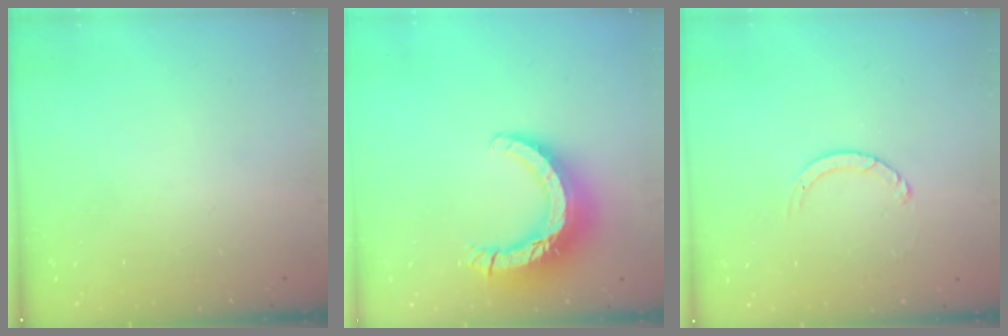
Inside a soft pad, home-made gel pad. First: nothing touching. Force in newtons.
{"total": 13.9, "press": 13.8, "slide": 1.4}
{"total": 1.3, "press": 1.2, "slide": 0.2}